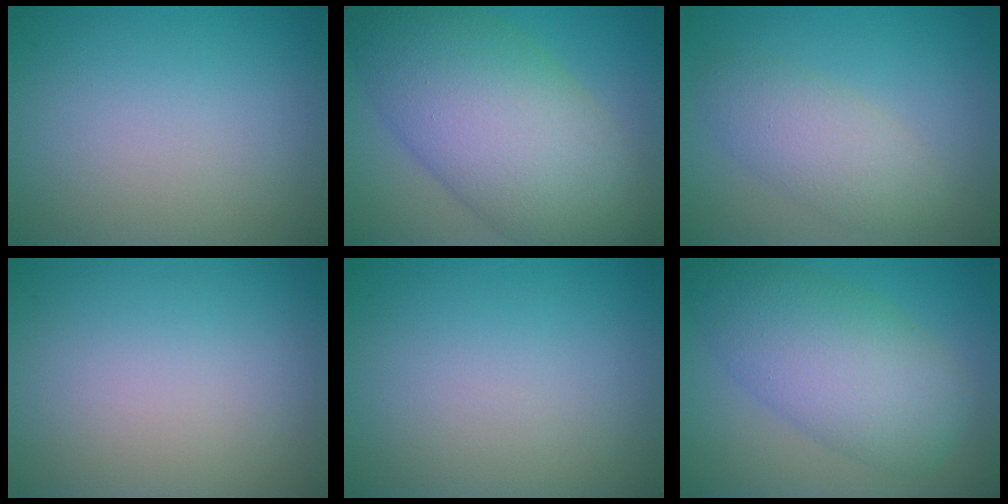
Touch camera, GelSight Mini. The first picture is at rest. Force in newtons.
{"total": 13.0, "press": 13.0, "slide": 0.2}
{"total": 3.8, "press": 3.8, "slide": 0.0}
{"total": 0.0}
{"total": 0.0}
{"total": 7.9, "press": 7.9, "slide": 0.3}